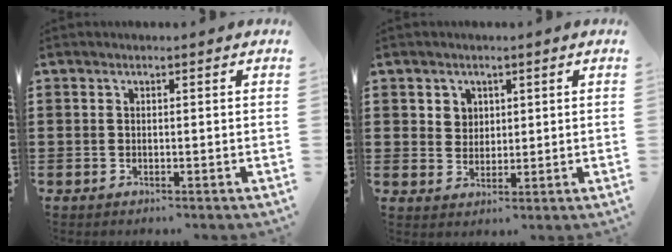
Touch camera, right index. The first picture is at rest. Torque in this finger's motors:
{"motor_torque": [0.06, -0.04, 0.01, 0.01]}